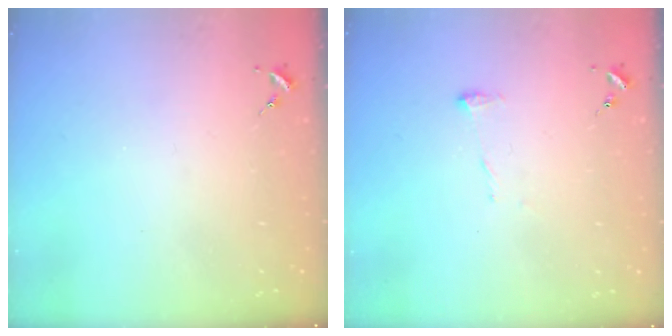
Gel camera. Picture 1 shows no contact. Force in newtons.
{"total": 7.6, "press": 7.6, "slide": 0.2}